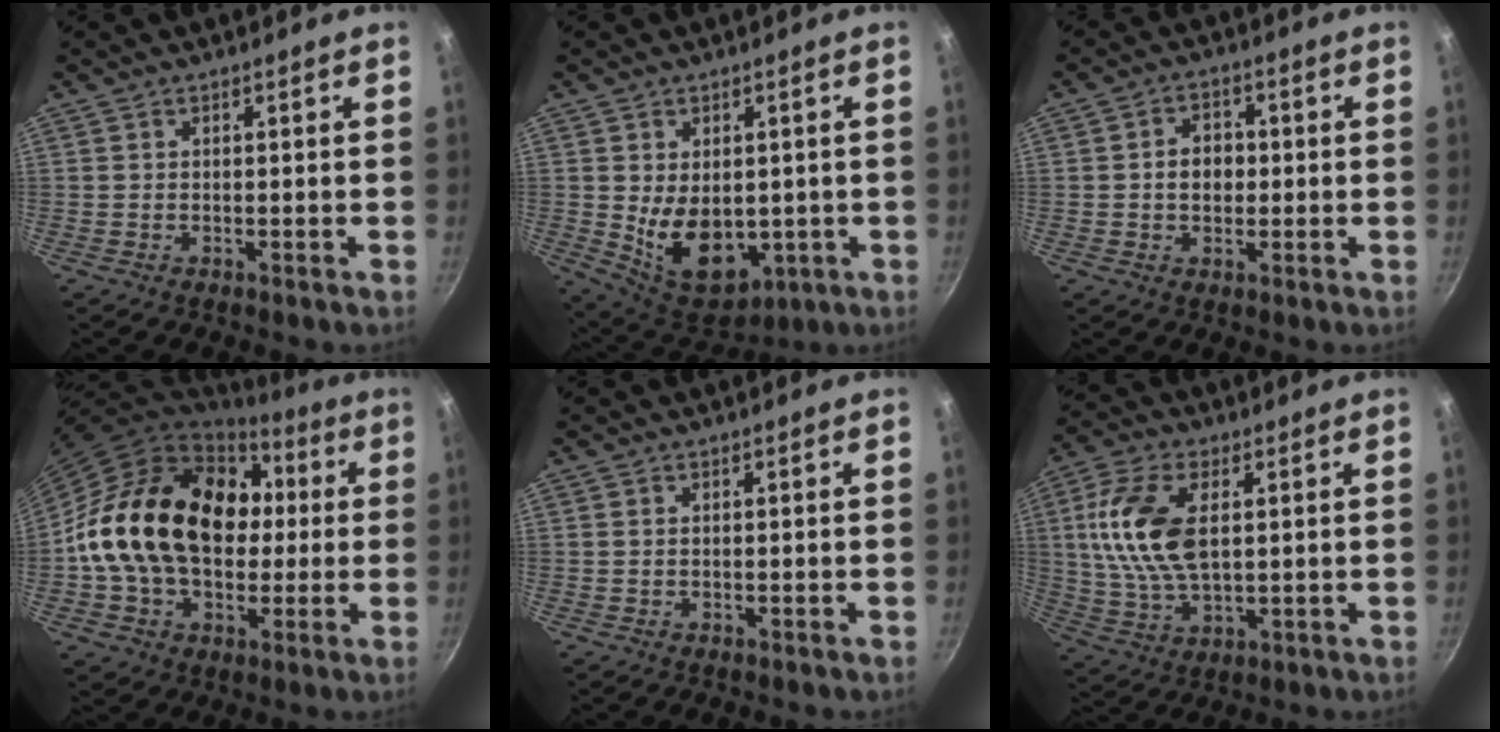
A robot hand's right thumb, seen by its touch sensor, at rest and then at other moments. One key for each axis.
{"total": 12.8, "fx": -0.9, "fy": 8.6, "fz": 9.4, "tx": -0.119, "ty": -0.023, "tz": 0.013}
{"total": 5.5, "fx": 0.0, "fy": 4.3, "fz": 3.4, "tx": -0.028, "ty": 0.010, "tz": -0.005}
{"total": 24.7, "fx": 1.7, "fy": 17.7, "fz": 17.2, "tx": -0.261, "ty": 0.042, "tz": 0.029}
{"total": 0.0}
{"total": 14.5, "fx": 2.8, "fy": 7.8, "fz": 11.9, "tx": -0.231, "ty": -0.002, "tz": 0.053}